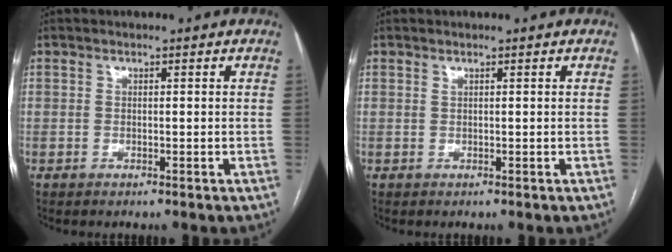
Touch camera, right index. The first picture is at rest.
{"total": 0.0}